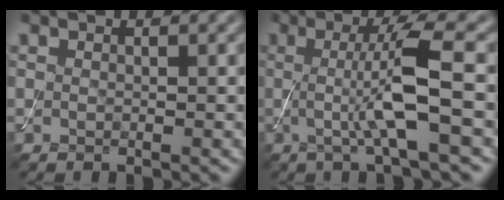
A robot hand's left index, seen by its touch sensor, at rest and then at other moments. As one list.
[{"total": 6.2, "force": [-0.2, 1.0, 6.1], "torque": [-0.111, 0.002, -0.009]}]